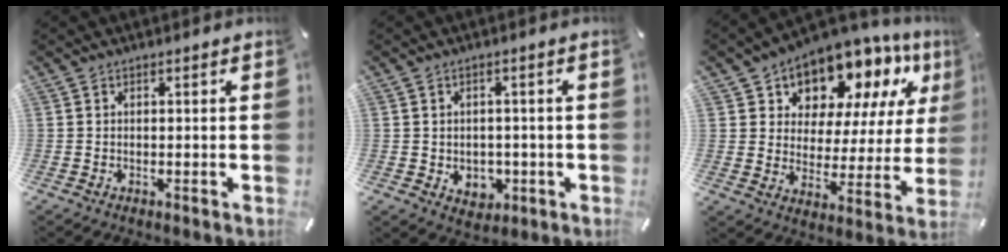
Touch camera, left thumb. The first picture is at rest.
{"total": 4.4, "force": [-0.5, 4.0, 1.7], "torque": [-0.009, 0.000, -0.011]}
{"total": 11.4, "force": [9.3, 6.2, 2.4], "torque": [-0.045, -0.091, 0.162]}